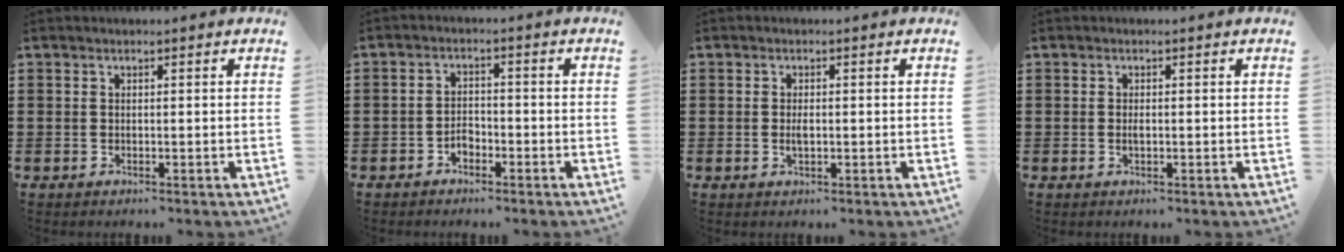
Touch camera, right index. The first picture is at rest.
{"total": 2.4, "force": [-1.6, 1.4, 1.1], "torque": [-0.026, 0.003, -0.033]}
{"total": 1.7, "force": [-0.1, 0.7, 1.5], "torque": [-0.029, 0.002, -0.003]}
{"total": 1.0, "force": [-0.1, 0.4, 0.9], "torque": [-0.018, 0.001, -0.003]}